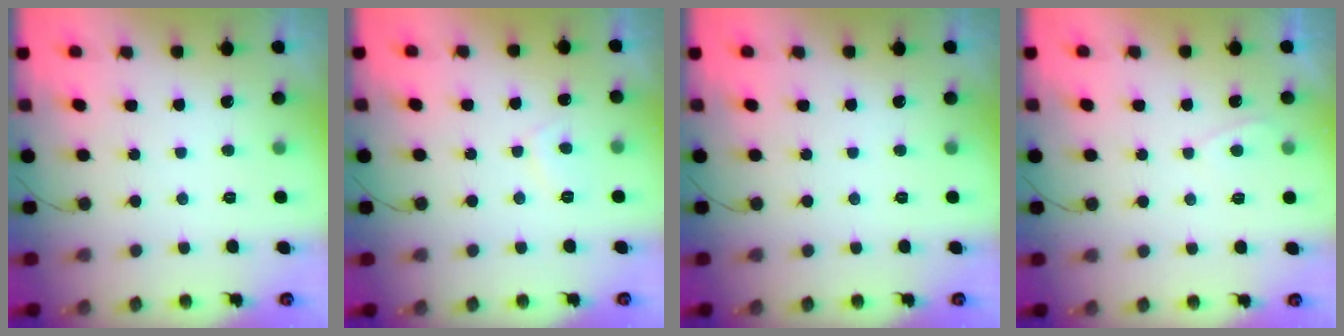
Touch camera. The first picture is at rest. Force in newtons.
{"total": 2.3, "press": 2.2, "slide": 0.8}
{"total": 0.0}
{"total": 2.0, "press": 2.0, "slide": 0.2}